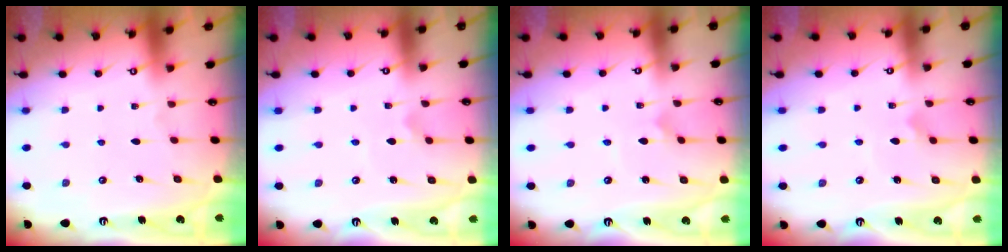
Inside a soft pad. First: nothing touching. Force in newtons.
{"total": 2.3, "press": 2.3, "slide": 0.1}
{"total": 2.1, "press": 2.1, "slide": 0.1}
{"total": 3.4, "press": 3.4, "slide": 0.3}